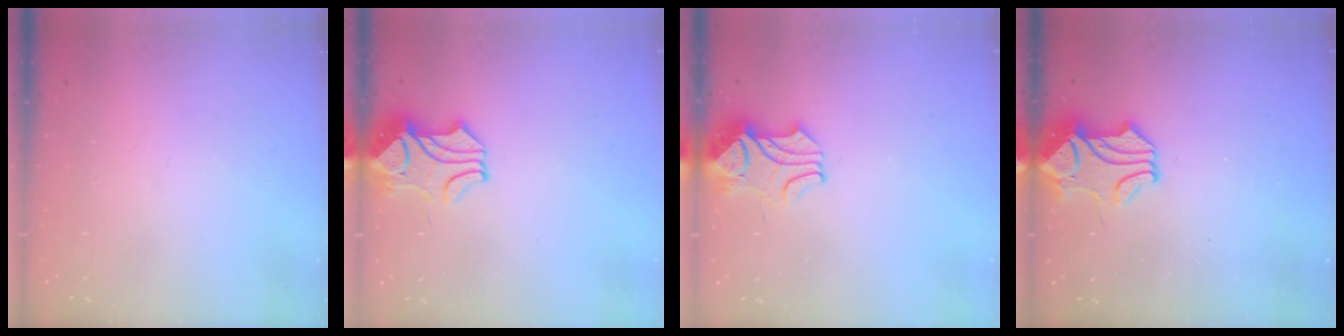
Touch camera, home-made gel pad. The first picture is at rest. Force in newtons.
{"total": 2.4, "press": 2.2, "slide": 1.1}
{"total": 2.5, "press": 2.3, "slide": 0.9}
{"total": 1.0, "press": 0.0, "slide": 1.0}